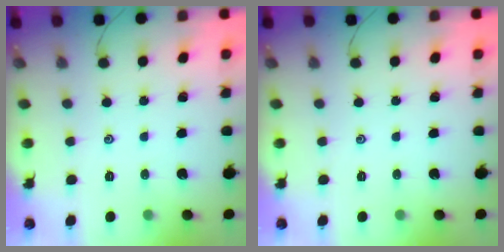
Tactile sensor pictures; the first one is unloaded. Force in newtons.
{"total": 0.0}